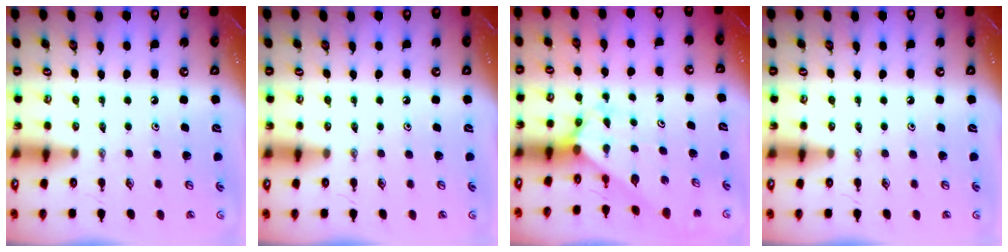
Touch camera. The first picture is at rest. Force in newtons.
{"total": 0.0}
{"total": 2.5, "press": 2.5, "slide": 0.2}
{"total": 0.0}